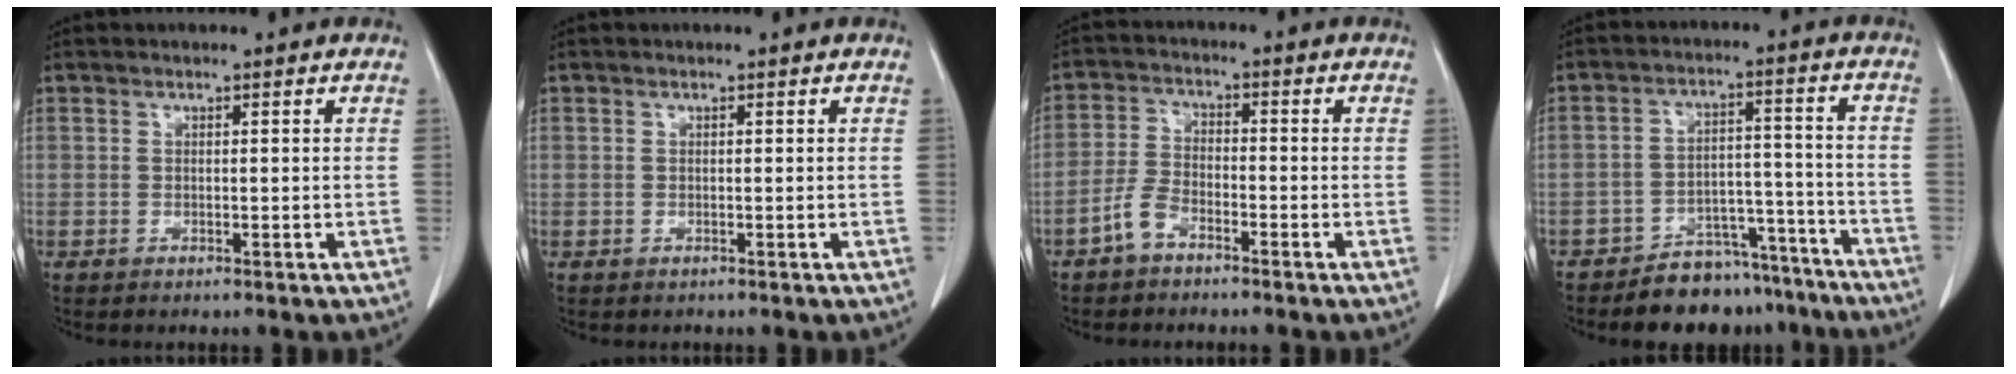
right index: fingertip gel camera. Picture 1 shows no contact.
{"total": 0.6, "force": [-0.2, 0.6, -0.1], "torque": [0.005, 0.007, -0.007]}
{"total": 4.3, "force": [-2.9, 2.0, 2.4], "torque": [-0.057, 0.008, -0.060]}
{"total": 9.5, "force": [-8.1, 4.7, 1.7], "torque": [0.007, 0.053, -0.124]}